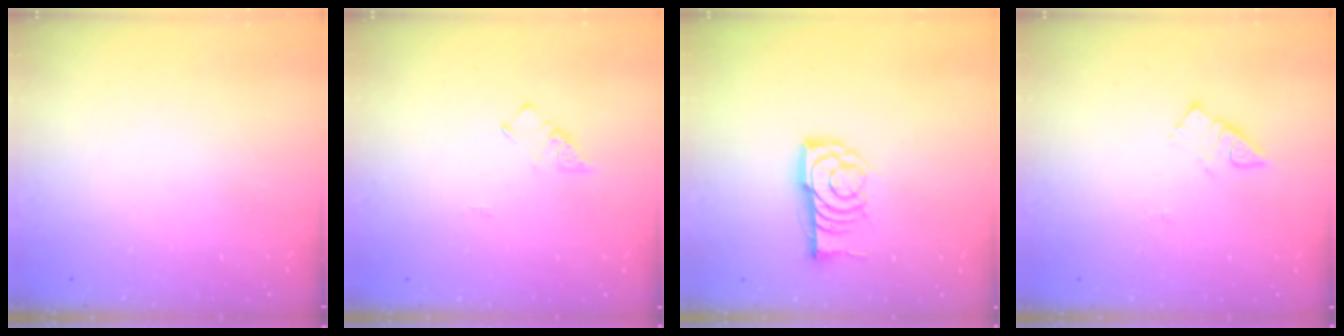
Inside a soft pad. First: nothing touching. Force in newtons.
{"total": 3.2, "press": 3.2, "slide": 0.5}
{"total": 12.2, "press": 12.2, "slide": 0.8}
{"total": 3.7, "press": 3.7, "slide": 0.1}